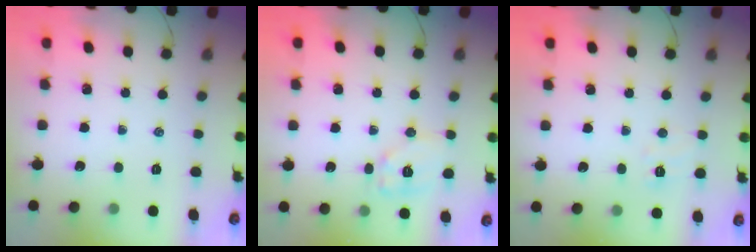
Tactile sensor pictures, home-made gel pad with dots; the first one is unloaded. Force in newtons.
{"total": 9.3, "press": 9.3, "slide": 0.1}
{"total": 3.5, "press": 3.4, "slide": 0.8}